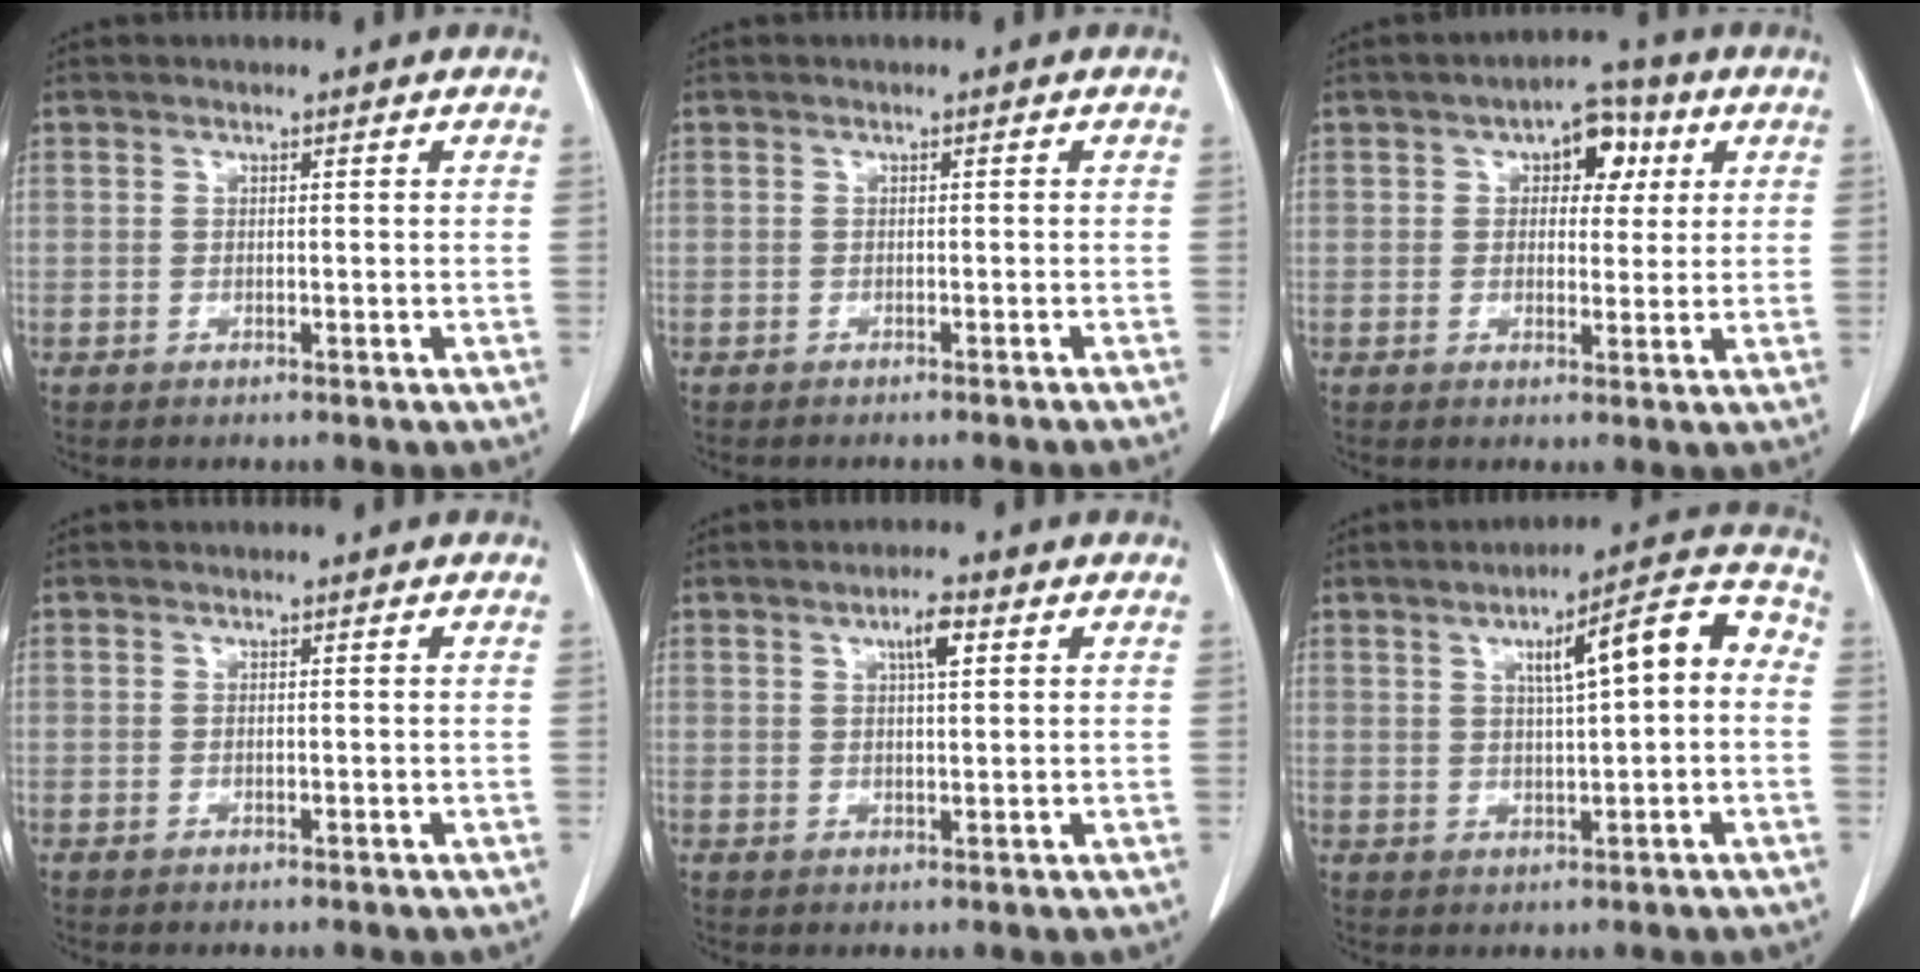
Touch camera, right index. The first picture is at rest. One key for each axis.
{"total": 3.4, "fx": -3.1, "fy": -0.8, "fz": 1.1, "tx": -0.006, "ty": 0.001, "tz": -0.036}
{"total": 6.2, "fx": 2.2, "fy": 3.6, "fz": 4.6, "tx": -0.057, "ty": 0.022, "tz": 0.028}
{"total": 0.0}
{"total": 3.6, "fx": 1.5, "fy": 0.7, "fz": 3.2, "tx": -0.055, "ty": 0.002, "tz": 0.025}
{"total": 10.0, "fx": 1.6, "fy": 2.0, "fz": 9.7, "tx": -0.133, "ty": 0.035, "tz": 0.019}